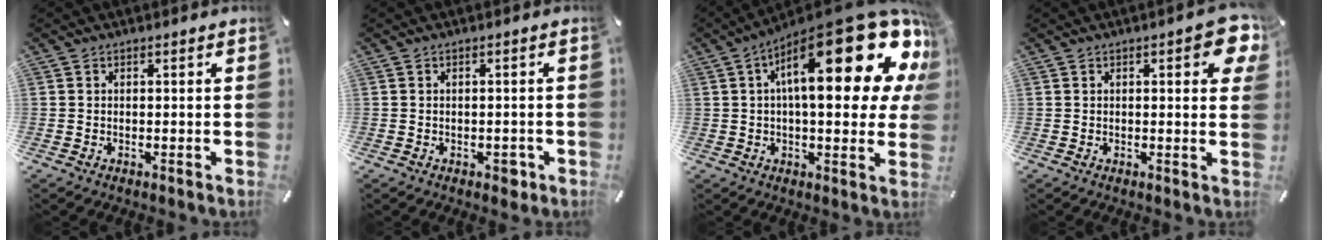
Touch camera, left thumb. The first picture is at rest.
{"total": 2.7, "force": [-1.0, 1.7, 1.9], "torque": [-0.023, 0.004, -0.019]}
{"total": 29.1, "force": [11.5, 10.4, 24.7], "torque": [-0.389, -0.082, 0.187]}
{"total": 6.8, "force": [2.8, 2.5, 5.7], "torque": [-0.065, -0.013, 0.040]}